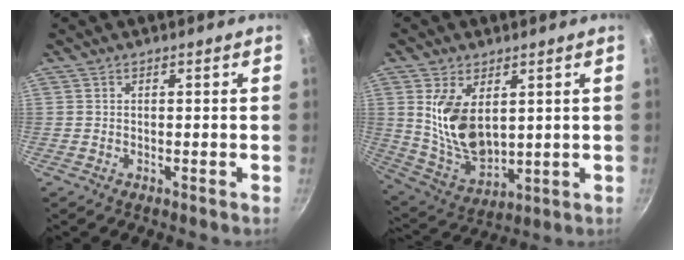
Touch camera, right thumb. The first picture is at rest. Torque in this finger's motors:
{"motor_torque": [-0.45, 0.91, 0.59, 0.39, 0.18]}